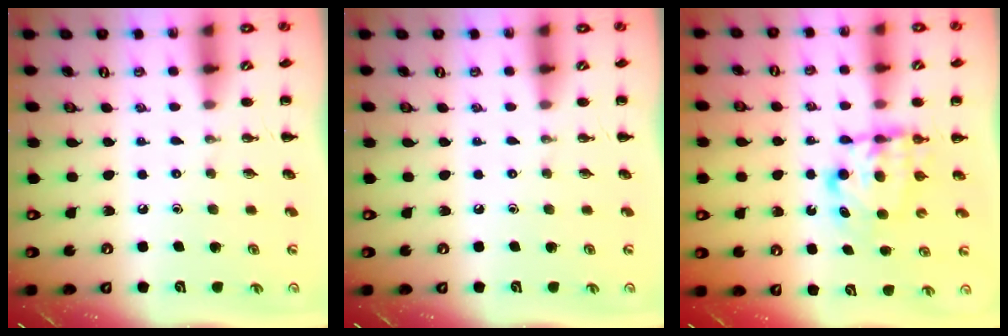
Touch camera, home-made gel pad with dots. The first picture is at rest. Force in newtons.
{"total": 0.0}
{"total": 6.2, "press": 6.2, "slide": 0.5}